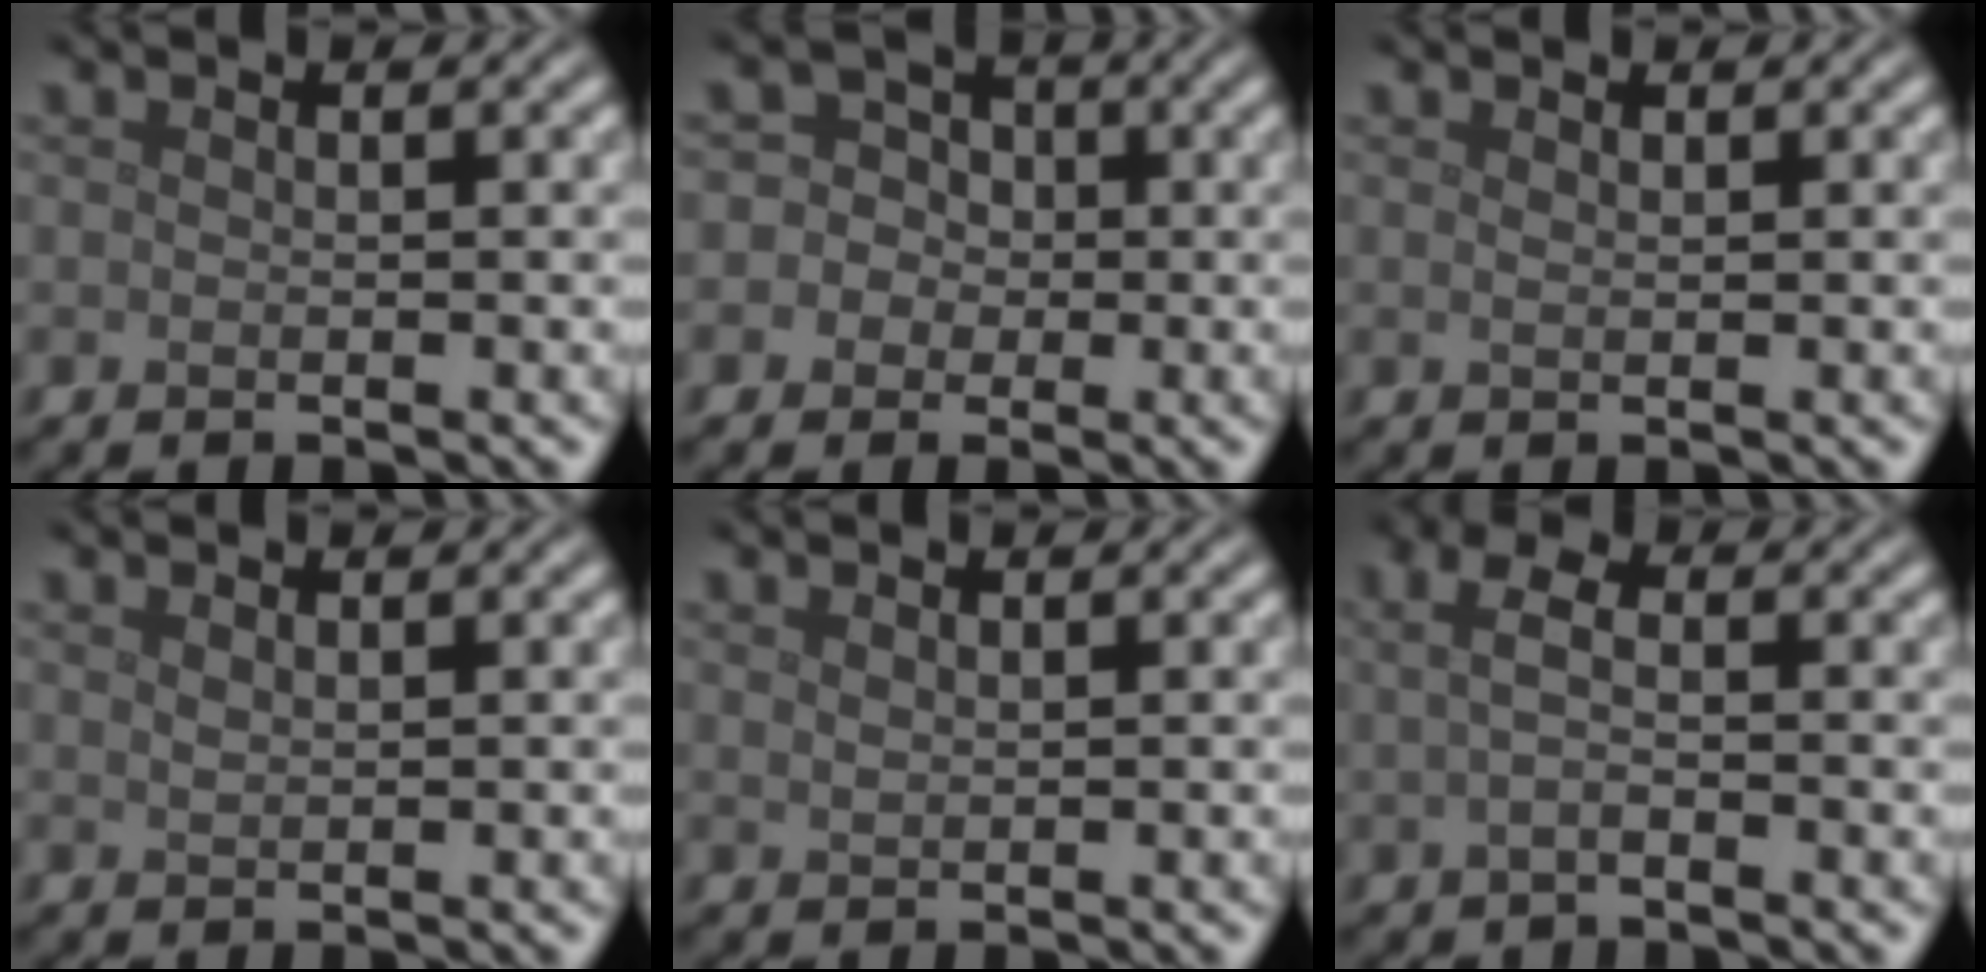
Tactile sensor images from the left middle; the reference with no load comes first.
{"total": 4.9, "force": [-0.5, 4.7, 1.1], "torque": [0.009, 0.030, -0.045]}
{"total": 0.5, "force": [0.4, 0.2, 0.3], "torque": [-0.005, -0.002, 0.008]}
{"total": 0.6, "force": [0.5, 0.2, 0.3], "torque": [-0.008, -0.001, 0.011]}
{"total": 0.6, "force": [0.5, 0.3, 0.3], "torque": [-0.010, -0.001, 0.012]}
{"total": 2.1, "force": [-0.1, 0.9, 1.9], "torque": [-0.044, 0.002, -0.007]}